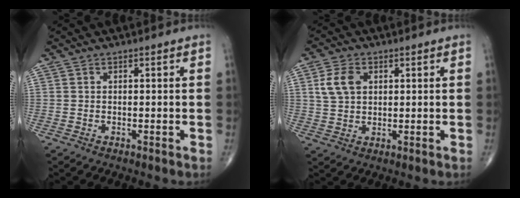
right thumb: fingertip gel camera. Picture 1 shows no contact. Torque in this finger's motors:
{"motor_torque": [-0.72, 0.82, -0.06, -0.15, 0.06]}